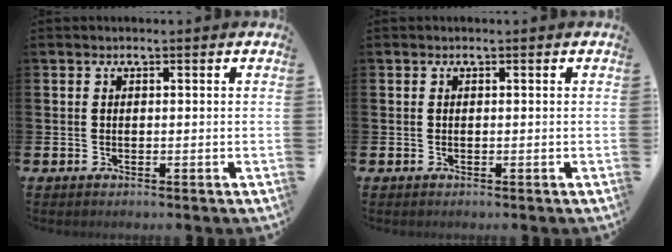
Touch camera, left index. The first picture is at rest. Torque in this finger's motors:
{"motor_torque": [-0.01, 0.02, -0.01, 0.01]}